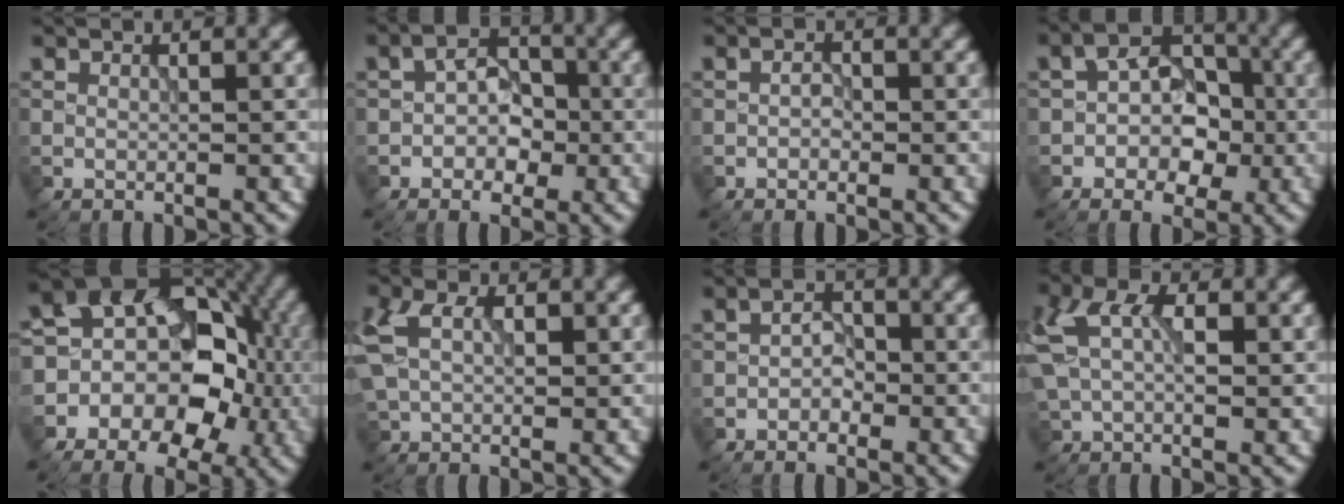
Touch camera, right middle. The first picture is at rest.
{"total": 3.9, "force": [-0.8, 2.7, 2.6], "torque": [-0.030, 0.006, -0.020]}
{"total": 1.0, "force": [-0.3, 0.7, 0.7], "torque": [-0.011, 0.000, -0.008]}
{"total": 5.8, "force": [-1.1, 4.0, 4.0], "torque": [-0.046, 0.008, -0.027]}
{"total": 12.1, "force": [-1.6, 9.4, 7.6], "torque": [-0.093, 0.017, -0.044]}
{"total": 4.9, "force": [1.2, 3.2, 3.4], "torque": [-0.084, 0.005, 0.024]}
{"total": 2.0, "force": [-0.7, 1.4, 1.3], "torque": [-0.018, 0.005, -0.016]}
{"total": 5.8, "force": [1.2, 3.6, 4.4], "torque": [-0.097, 0.009, 0.019]}